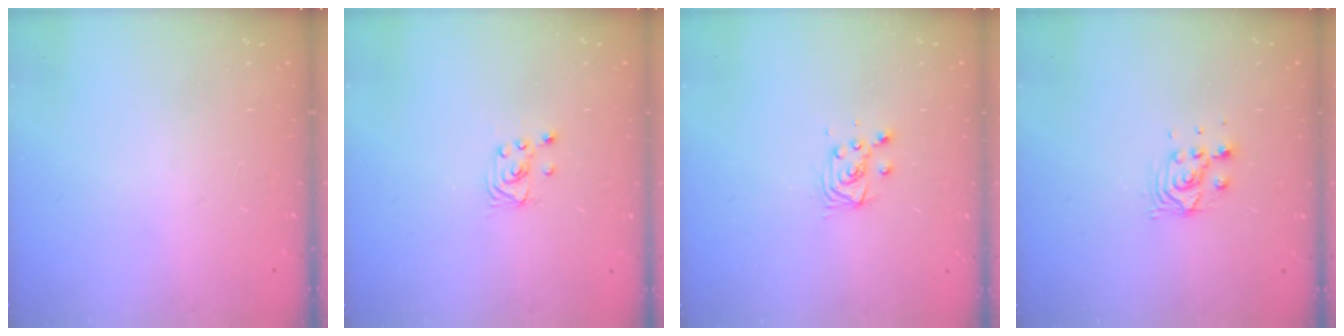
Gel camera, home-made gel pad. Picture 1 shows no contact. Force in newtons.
{"total": 1.6, "press": 1.6, "slide": 0.0}
{"total": 4.6, "press": 4.6, "slide": 0.5}
{"total": 5.5, "press": 5.5, "slide": 0.3}